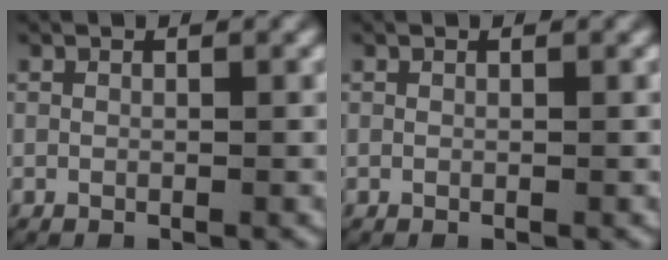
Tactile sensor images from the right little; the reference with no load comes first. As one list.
[{"total": 0.0}]